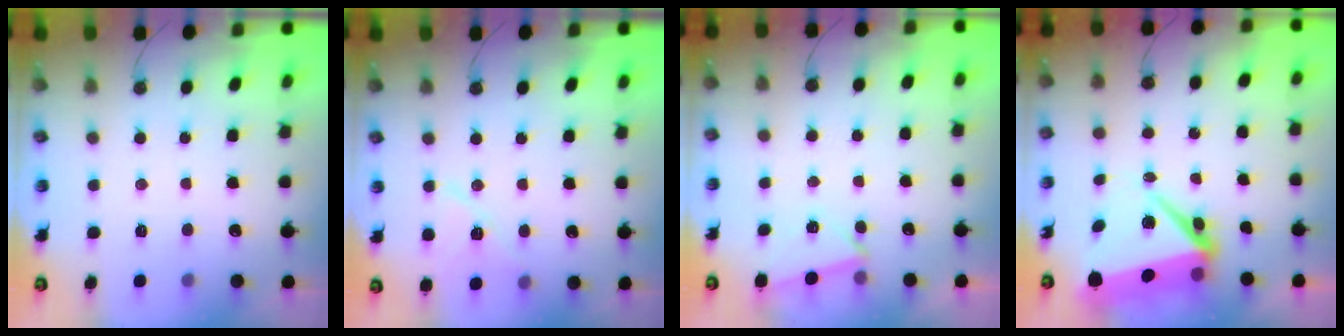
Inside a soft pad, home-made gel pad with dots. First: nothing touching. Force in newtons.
{"total": 9.3, "press": 8.9, "slide": 2.7}
{"total": 2.7, "press": 2.5, "slide": 1.1}
{"total": 10.3, "press": 10.2, "slide": 1.2}